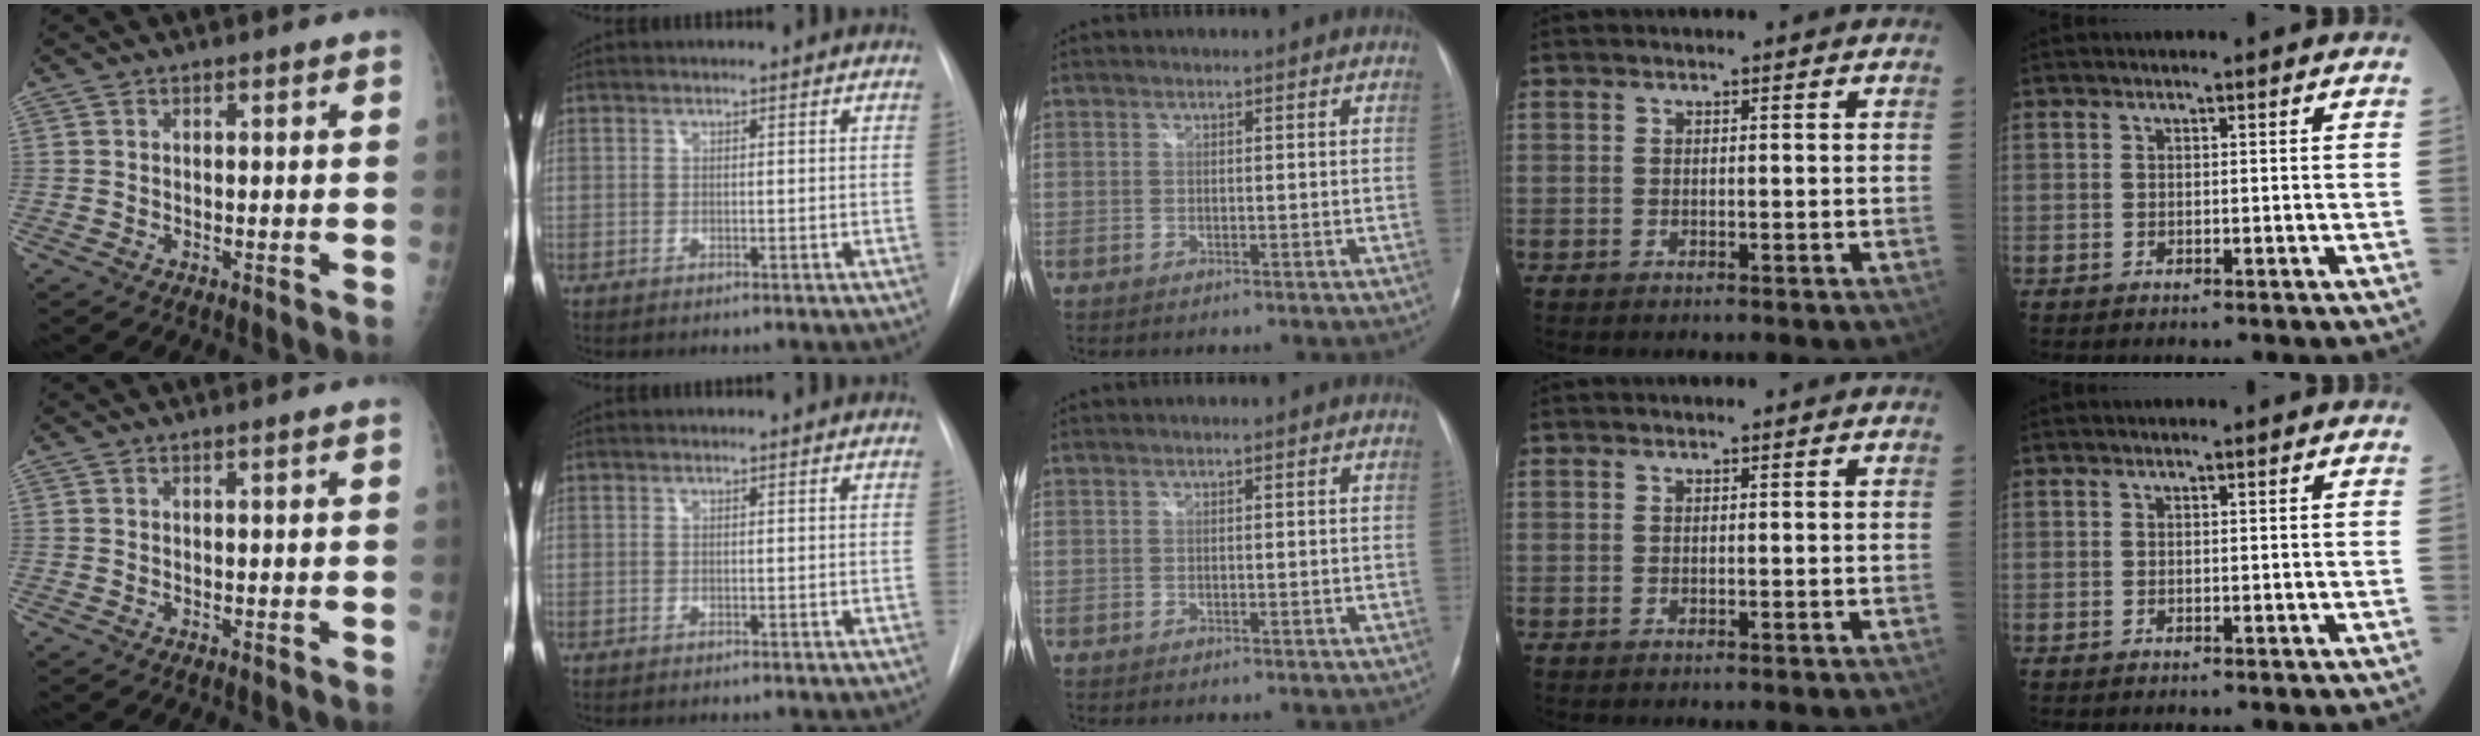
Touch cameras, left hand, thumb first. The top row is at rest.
{}